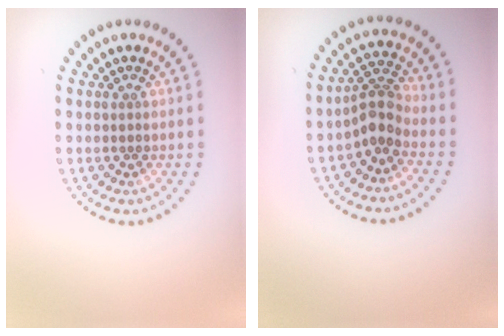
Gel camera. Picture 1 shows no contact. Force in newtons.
{"total": 2.8, "press": 2.1, "slide": 1.8}